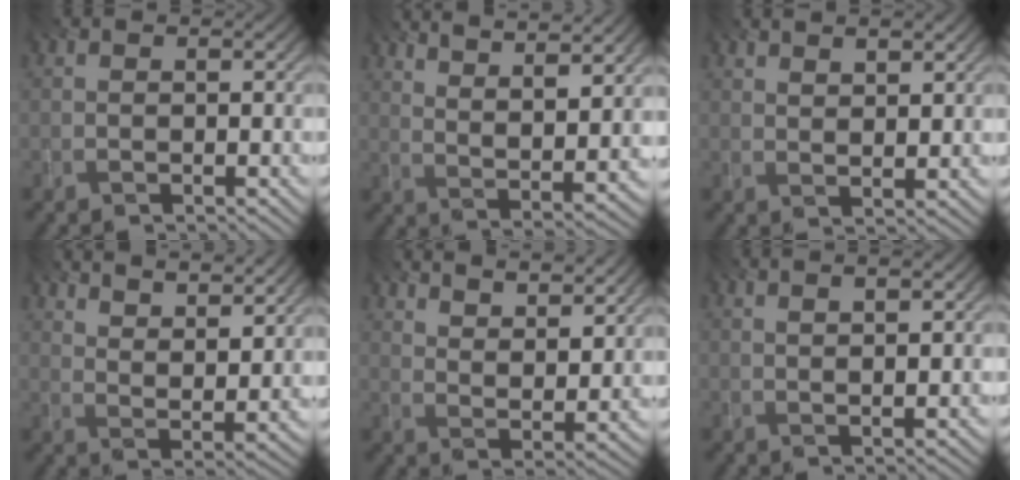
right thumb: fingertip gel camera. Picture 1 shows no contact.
{"total": 11.7, "force": [8.4, 2.6, 7.7], "torque": [-0.128, 0.008, 0.114]}
{"total": 3.4, "force": [2.4, 0.9, 2.2], "torque": [-0.036, -0.009, 0.050]}
{"total": 10.3, "force": [8.2, 2.7, 5.6], "torque": [-0.098, -0.023, 0.123]}
{"total": 9.9, "force": [8.0, 2.7, 5.3], "torque": [-0.092, -0.026, 0.126]}
{"total": 2.8, "force": [1.2, 0.1, 2.6], "torque": [-0.041, -0.004, 0.026]}